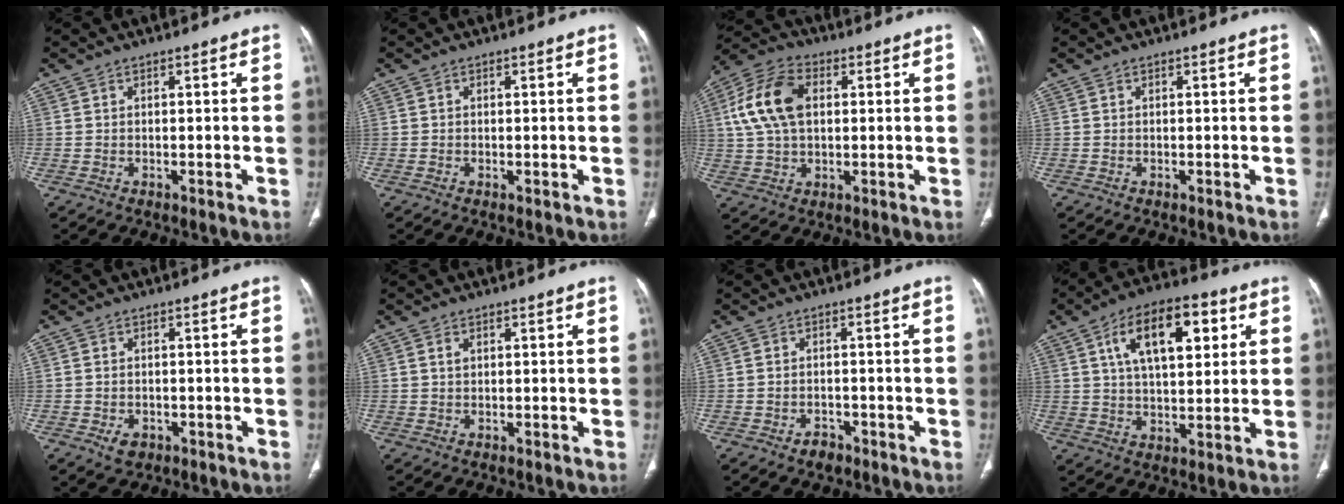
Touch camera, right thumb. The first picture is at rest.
{"total": 0.0}
{"total": 12.9, "force": [2.5, 8.2, 9.6], "torque": [-0.190, 0.019, 0.043]}
{"total": 0.0}
{"total": 3.0, "force": [-1.3, 2.3, 1.6], "torque": [-0.018, 0.004, -0.014]}
{"total": 1.3, "force": [0.4, 0.9, 0.8], "torque": [-0.014, 0.000, 0.009]}
{"total": 2.8, "force": [-1.8, 1.8, 1.1], "torque": [-0.014, 0.012, -0.022]}
{"total": 15.7, "force": [5.7, 7.6, 12.5], "torque": [-0.178, -0.002, 0.092]}